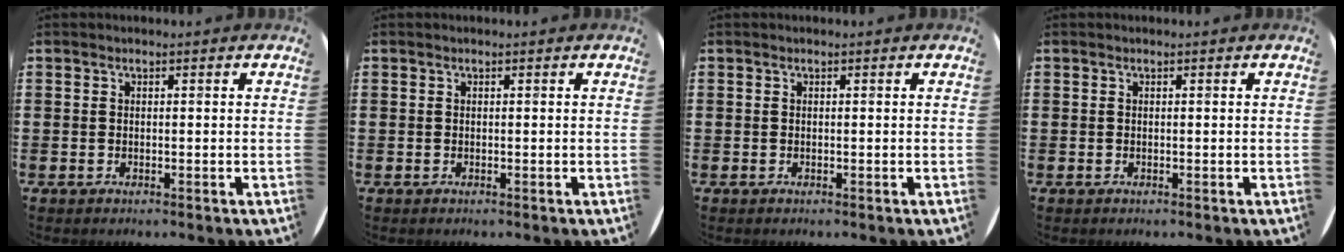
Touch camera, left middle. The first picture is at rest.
{"total": 0.0}
{"total": 0.0}
{"total": 0.0}